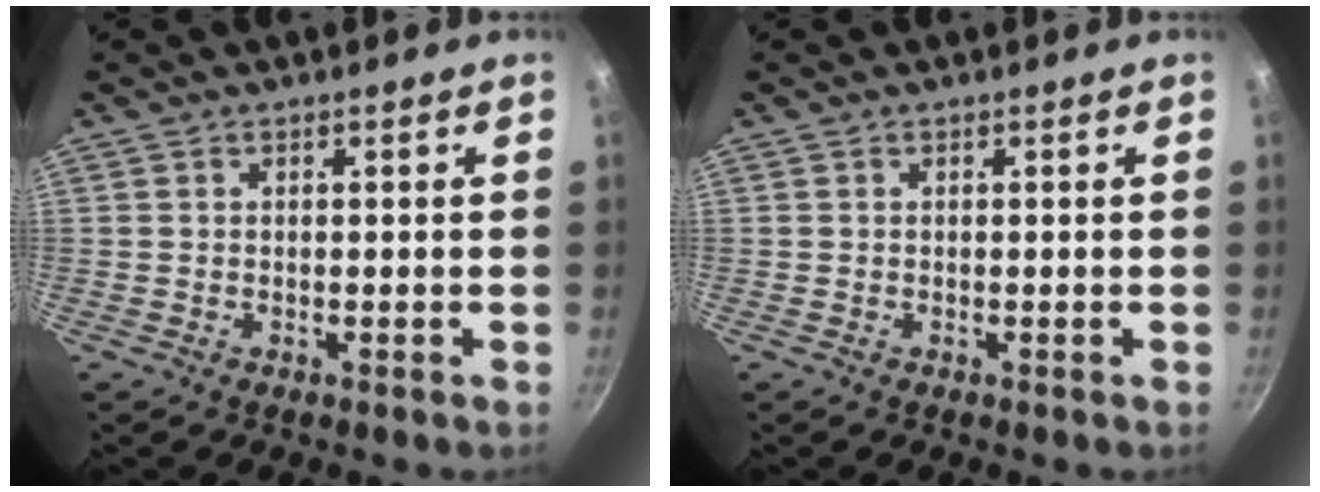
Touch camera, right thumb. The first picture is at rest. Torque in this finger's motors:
{"motor_torque": [-0.19, 0.09, 0.07, -0.38, 0.01]}